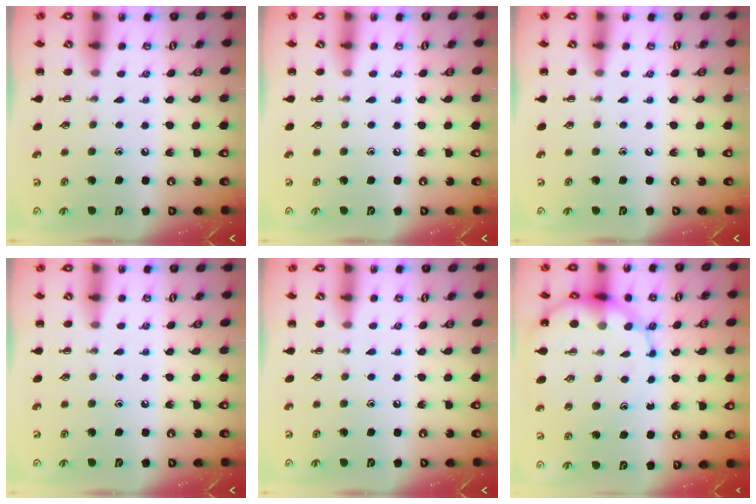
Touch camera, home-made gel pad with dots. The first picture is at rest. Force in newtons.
{"total": 0.0}
{"total": 0.0}
{"total": 0.0}
{"total": 0.0}
{"total": 12.5, "press": 12.2, "slide": 2.8}